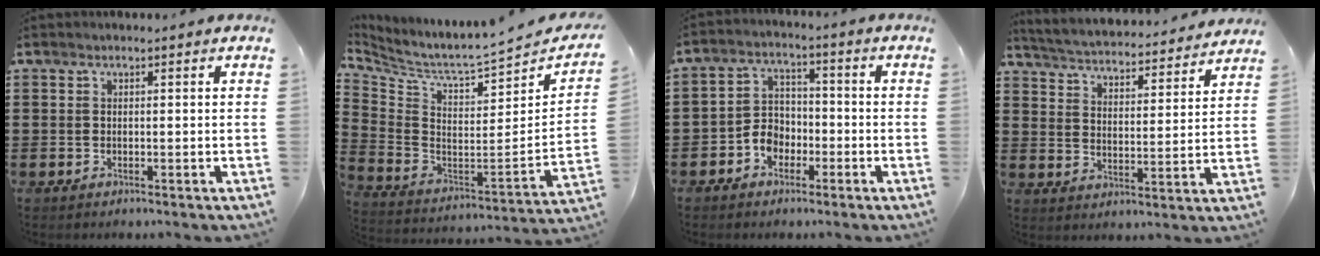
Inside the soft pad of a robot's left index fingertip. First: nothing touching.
{"total": 4.7, "force": [4.3, 0.0, 1.9], "torque": [-0.064, -0.059, 0.064]}
{"total": 4.8, "force": [-2.6, 3.6, 1.8], "torque": [-0.047, 0.011, -0.055]}
{"total": 3.5, "force": [3.5, -0.3, 0.3], "torque": [-0.027, -0.035, 0.052]}